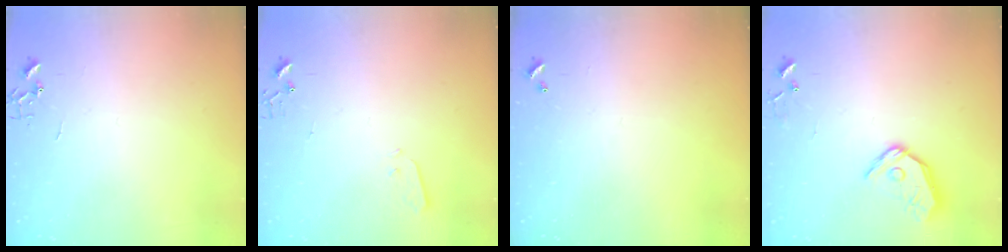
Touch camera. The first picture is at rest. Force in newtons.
{"total": 3.0, "press": 2.9, "slide": 0.7}
{"total": 0.0}
{"total": 12.4, "press": 12.2, "slide": 2.1}